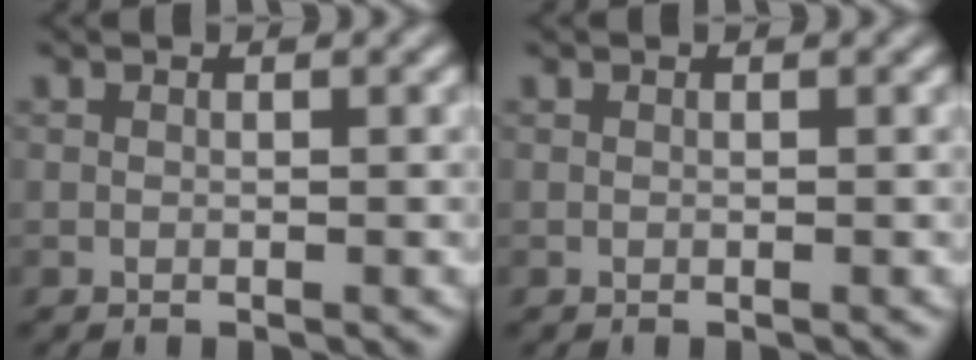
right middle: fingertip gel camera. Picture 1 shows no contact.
{"total": 0.0}